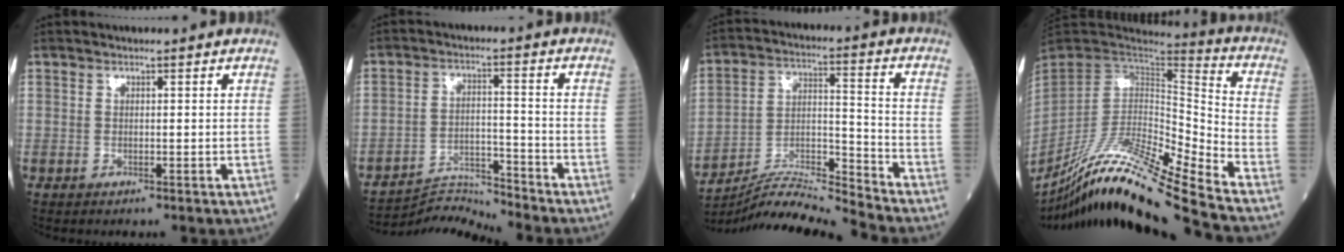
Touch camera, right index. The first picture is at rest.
{"total": 7.5, "force": [-6.8, -2.4, -2.0], "torque": [0.024, 0.011, -0.121]}
{"total": 11.9, "force": [-11.5, -2.5, 1.9], "torque": [-0.037, 0.024, -0.211]}
{"total": 23.8, "force": [-20.1, -1.5, 12.5], "torque": [-0.236, -0.038, -0.356]}